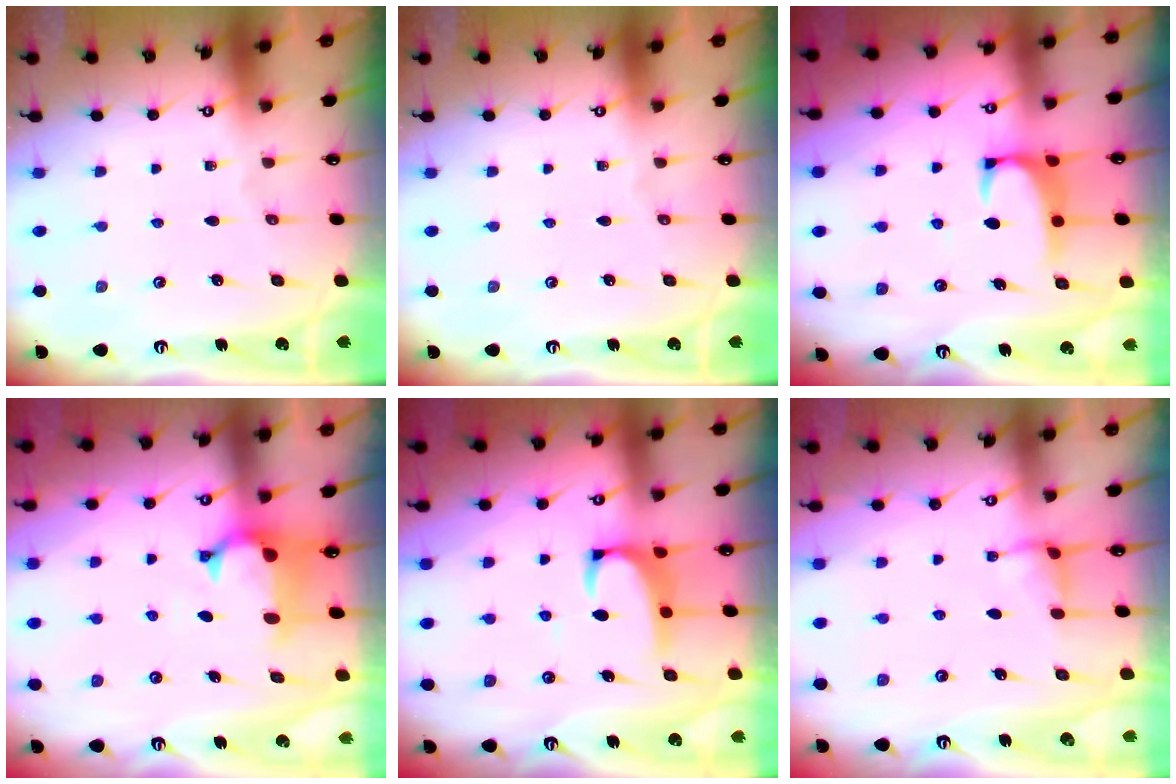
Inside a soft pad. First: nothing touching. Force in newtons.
{"total": 0.0}
{"total": 2.0, "press": 1.9, "slide": 0.7}
{"total": 1.2, "press": 0.6, "slide": 1.0}
{"total": 2.8, "press": 2.7, "slide": 0.9}
{"total": 2.4, "press": 2.3, "slide": 0.5}